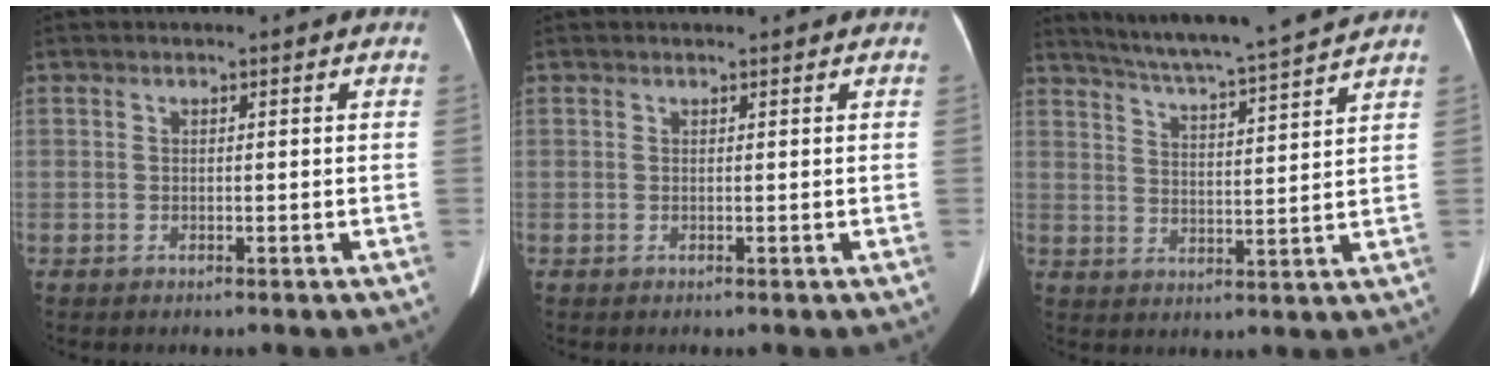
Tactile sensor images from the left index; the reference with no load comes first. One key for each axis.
{"total": 0.9, "fx": 0.9, "fy": 0.1, "fz": 0.2, "tx": -0.008, "ty": 0.009, "tz": 0.013}
{"total": 13.5, "fx": 12.3, "fy": -1.3, "fz": 5.4, "tx": -0.098, "ty": -0.006, "tz": 0.184}